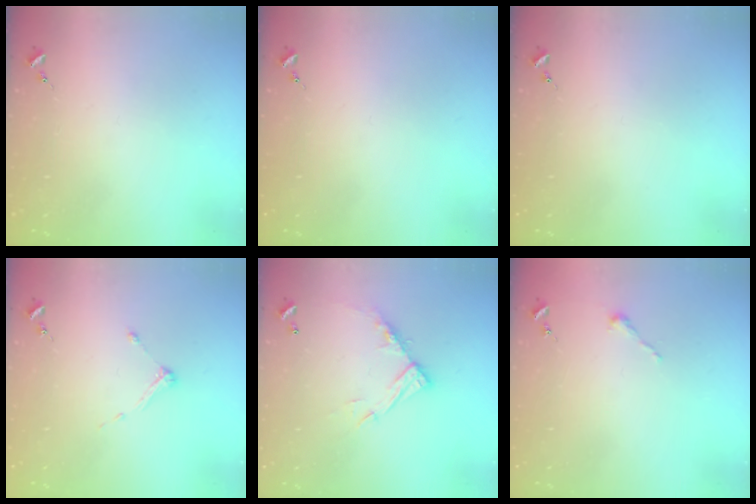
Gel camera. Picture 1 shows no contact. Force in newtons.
{"total": 0.0}
{"total": 0.0}
{"total": 3.9, "press": 3.8, "slide": 0.4}
{"total": 12.8, "press": 12.8, "slide": 1.0}
{"total": 2.5, "press": 2.5, "slide": 0.2}